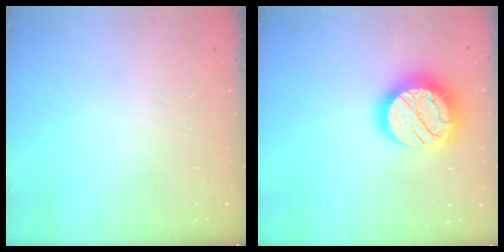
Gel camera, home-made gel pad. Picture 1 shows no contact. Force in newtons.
{"total": 21.0, "press": 20.9, "slide": 1.4}